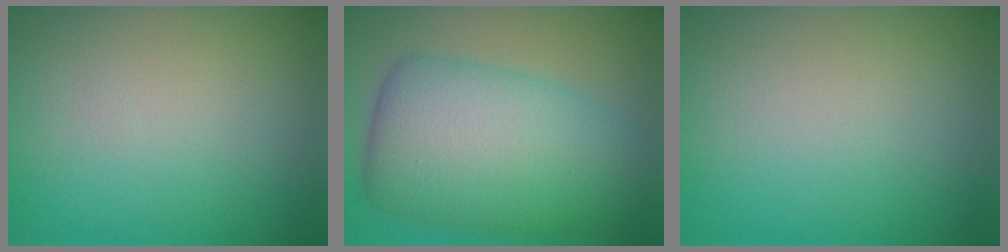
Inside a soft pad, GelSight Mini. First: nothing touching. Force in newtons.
{"total": 10.5, "press": 10.5, "slide": 0.2}
{"total": 0.0}